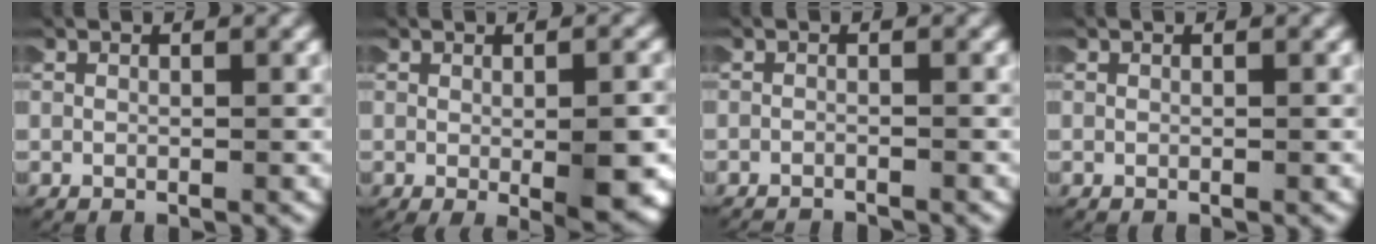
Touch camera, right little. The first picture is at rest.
{"total": 3.3, "force": [-0.9, 0.6, 3.1], "torque": [-0.044, -0.009, -0.007]}
{"total": 2.3, "force": [-2.3, 0.2, -0.1], "torque": [-0.006, -0.012, -0.032]}
{"total": 0.0}